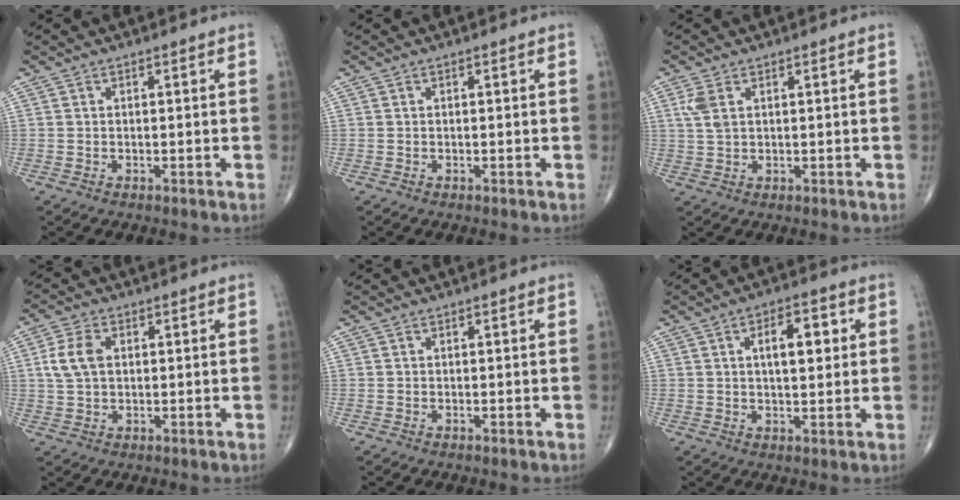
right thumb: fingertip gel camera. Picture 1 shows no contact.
{"total": 0.0}
{"total": 3.3, "force": [1.3, 1.7, 2.5], "torque": [-0.060, 0.007, 0.034]}
{"total": 6.1, "force": [1.1, 4.0, 4.4], "torque": [-0.094, 0.005, 0.020]}
{"total": 0.0}
{"total": 7.6, "force": [1.9, 3.5, 6.4], "torque": [-0.079, 0.003, 0.028]}